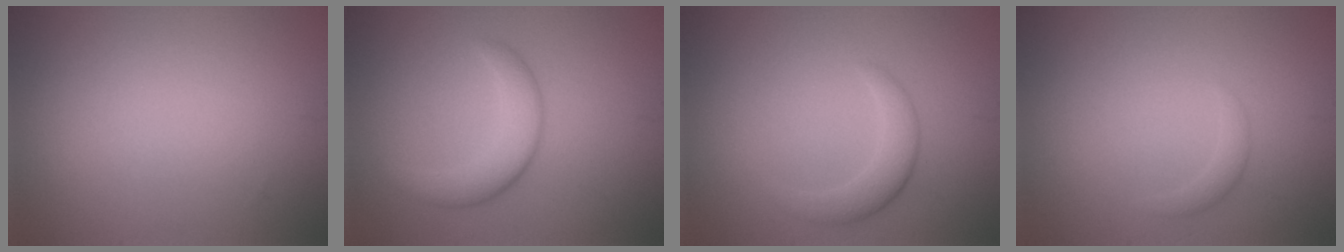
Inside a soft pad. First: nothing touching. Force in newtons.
{"total": 3.6, "press": 3.6, "slide": 0.1}
{"total": 2.4, "press": 2.4, "slide": 0.1}
{"total": 1.0, "press": 1.0, "slide": 0.1}